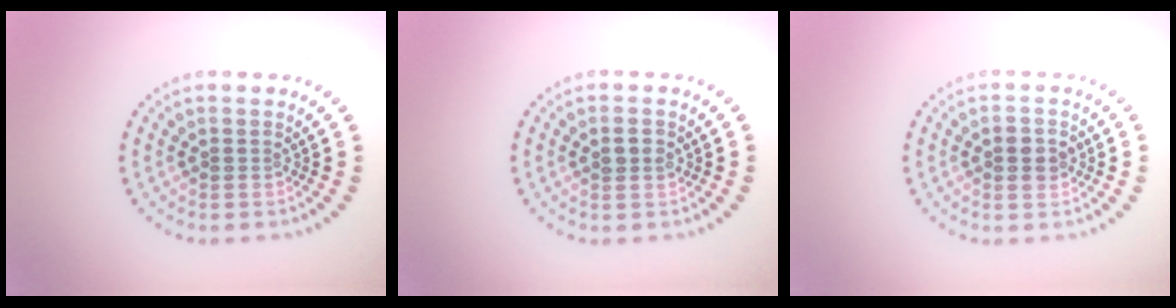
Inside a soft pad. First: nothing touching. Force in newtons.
{"total": 1.5, "press": 1.4, "slide": 0.5}
{"total": 2.1, "press": 2.1, "slide": 0.1}